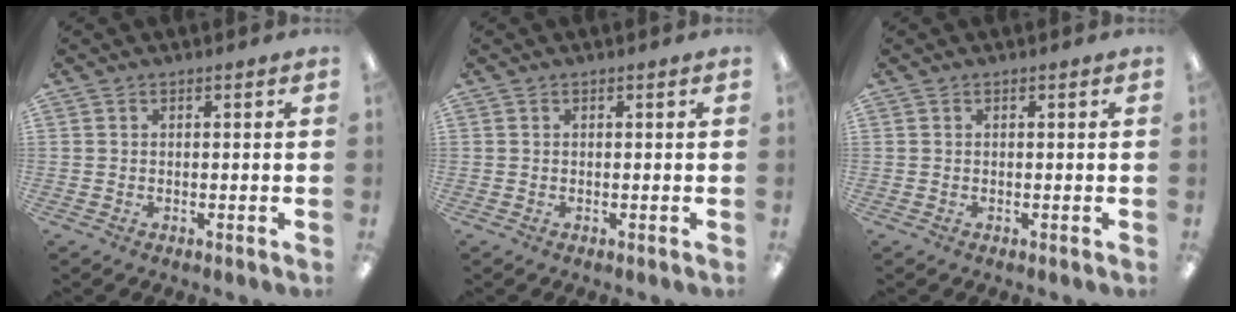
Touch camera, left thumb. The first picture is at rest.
{"total": 0.0}
{"total": 0.0}